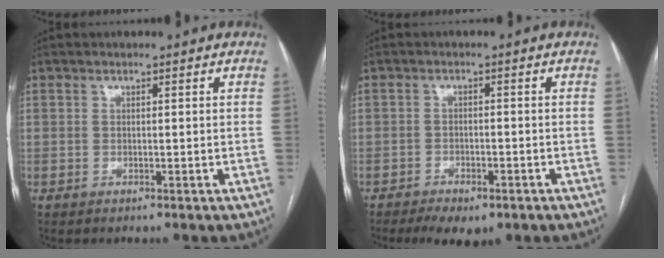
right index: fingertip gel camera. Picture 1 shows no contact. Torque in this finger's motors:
{"motor_torque": [0.05, -0.01, 0.09, -0.01]}